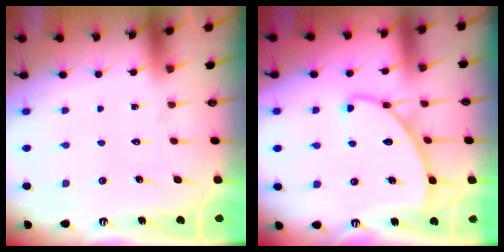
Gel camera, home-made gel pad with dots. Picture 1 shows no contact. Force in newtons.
{"total": 8.4, "press": 8.4, "slide": 0.5}